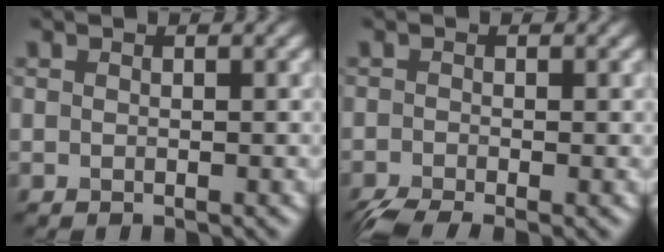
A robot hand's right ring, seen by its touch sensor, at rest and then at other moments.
{"total": 3.3, "force": [-2.5, 0.6, 2.1], "torque": [-0.039, -0.012, -0.053]}